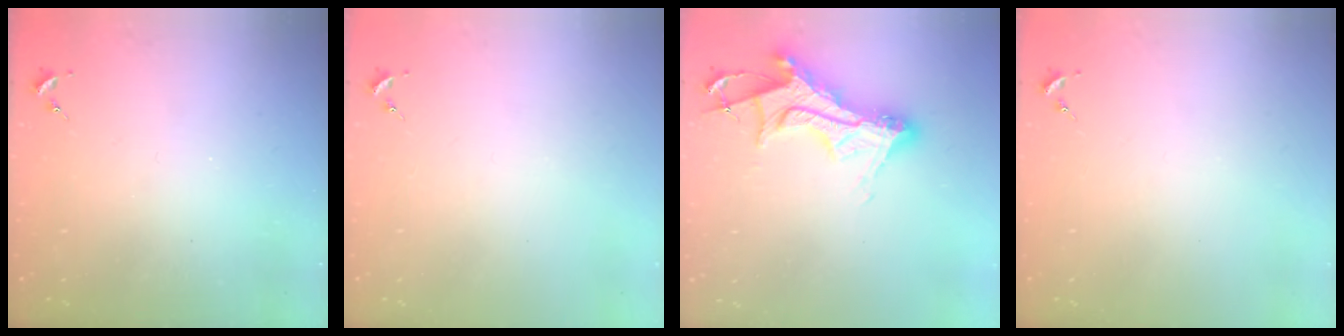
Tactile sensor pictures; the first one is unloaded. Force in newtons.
{"total": 0.0}
{"total": 15.9, "press": 15.8, "slide": 1.4}
{"total": 0.0}